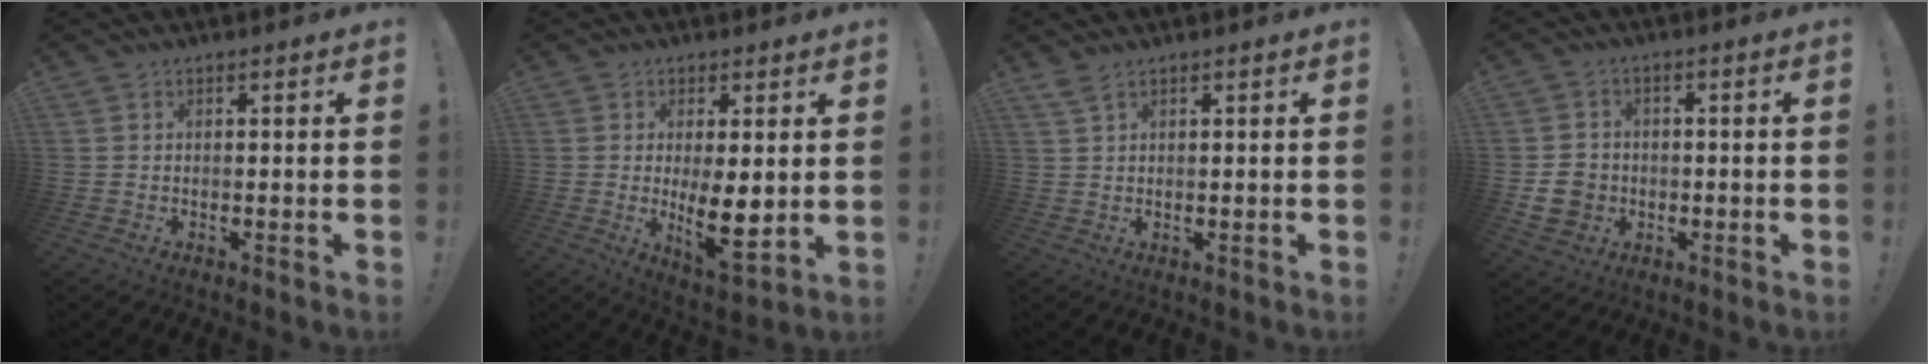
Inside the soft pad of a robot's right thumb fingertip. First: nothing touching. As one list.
[{"total": 10.0, "force": [-0.2, 3.9, 9.2], "torque": [-0.141, -0.019, 0.001]}, {"total": 2.2, "force": [1.6, 0.4, 1.5], "torque": [-0.039, -0.001, 0.030]}, {"total": 8.6, "force": [-1.6, 7.5, 4.1], "torque": [-0.062, 0.010, -0.028]}]